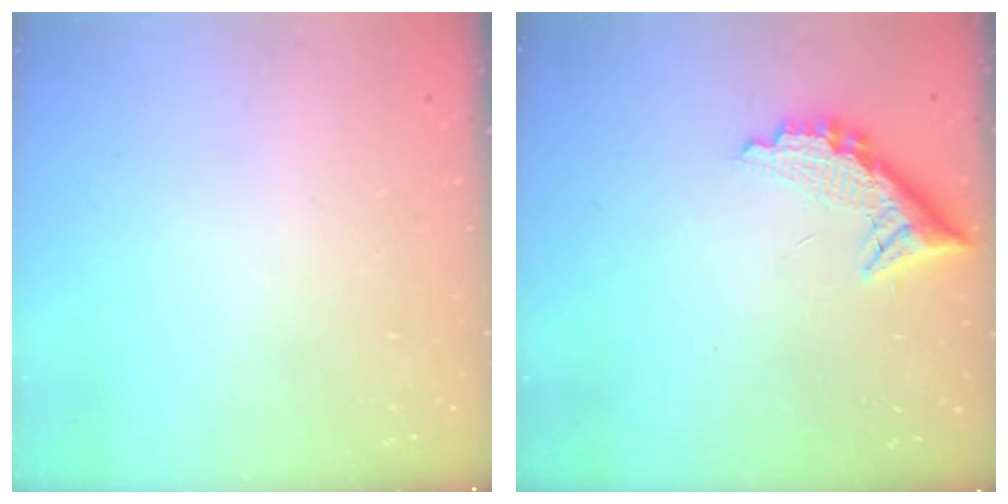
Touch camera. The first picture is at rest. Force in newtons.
{"total": 10.9, "press": 10.9, "slide": 0.4}